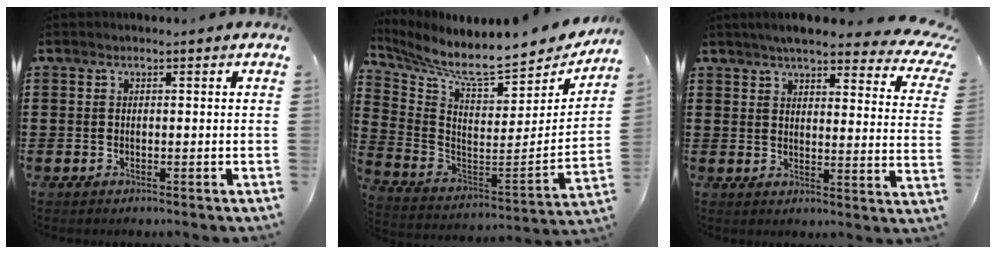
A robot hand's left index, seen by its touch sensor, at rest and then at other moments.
{"total": 8.0, "force": [7.0, 0.5, 3.9], "torque": [-0.102, -0.072, 0.113]}
{"total": 6.0, "force": [5.0, 0.6, 3.2], "torque": [-0.064, -0.027, 0.083]}